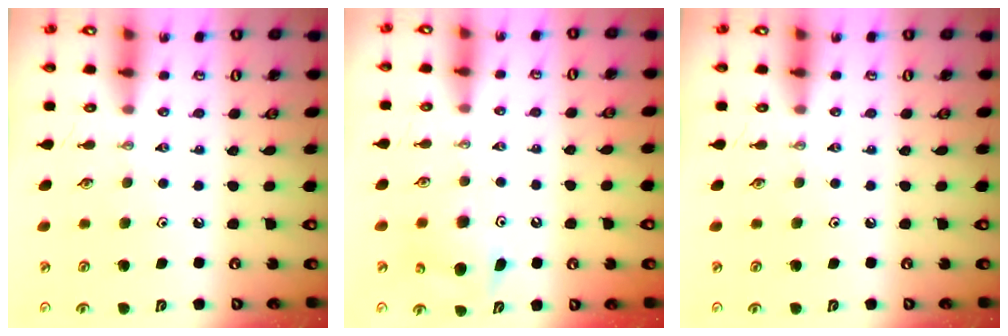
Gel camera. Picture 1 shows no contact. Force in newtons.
{"total": 8.1, "press": 8.0, "slide": 0.7}
{"total": 0.0}